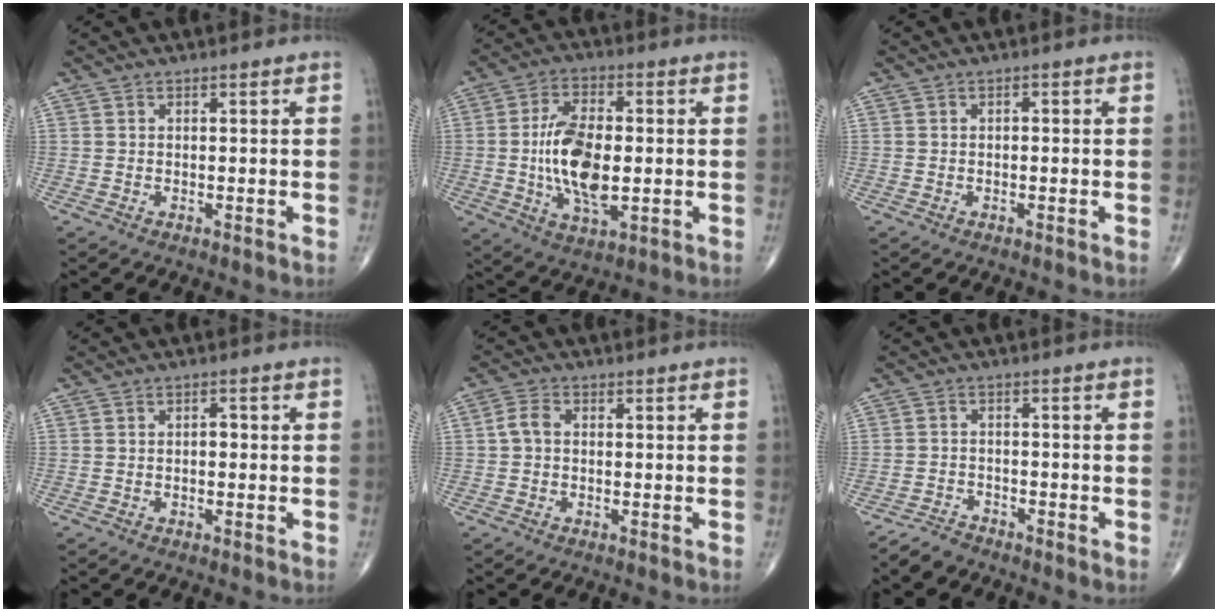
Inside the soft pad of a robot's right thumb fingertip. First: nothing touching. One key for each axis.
{"total": 13.6, "fx": -0.7, "fy": 6.7, "fz": 11.9, "tx": -0.216, "ty": -0.001, "tz": -0.012}
{"total": 0.7, "fx": -0.1, "fy": 0.4, "fz": 0.5, "tx": -0.006, "ty": 0.002, "tz": -0.003}
{"total": 1.3, "fx": -0.1, "fy": 0.8, "fz": 1.1, "tx": -0.012, "ty": 0.005, "tz": -0.005}
{"total": 3.0, "fx": 0.0, "fy": 2.2, "fz": 2.1, "tx": -0.041, "ty": 0.010, "tz": -0.004}
{"total": 3.2, "fx": -2.9, "fy": 1.2, "fz": 0.4, "tx": -0.012, "ty": 0.003, "tz": -0.058}